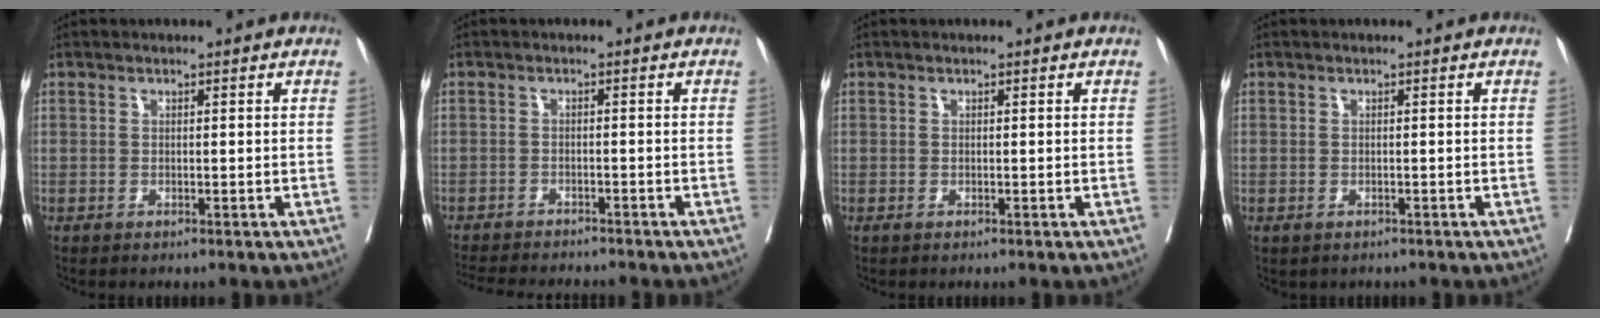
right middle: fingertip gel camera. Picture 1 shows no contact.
{"total": 9.9, "force": [-9.2, 1.0, 3.3], "torque": [-0.044, -0.011, -0.131]}
{"total": 0.0}
{"total": 1.1, "force": [-0.8, 0.7, 0.4], "torque": [-0.008, -0.001, -0.009]}